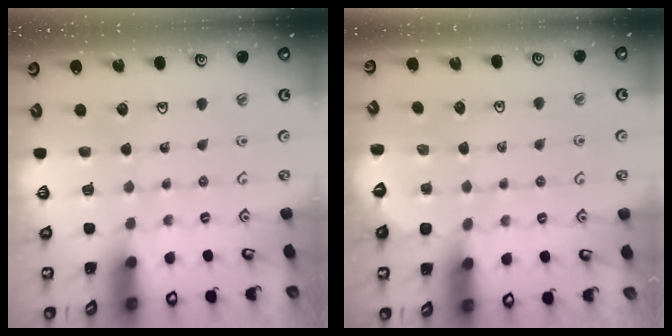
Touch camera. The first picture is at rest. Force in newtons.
{"total": 2.8, "press": 2.2, "slide": 1.8}